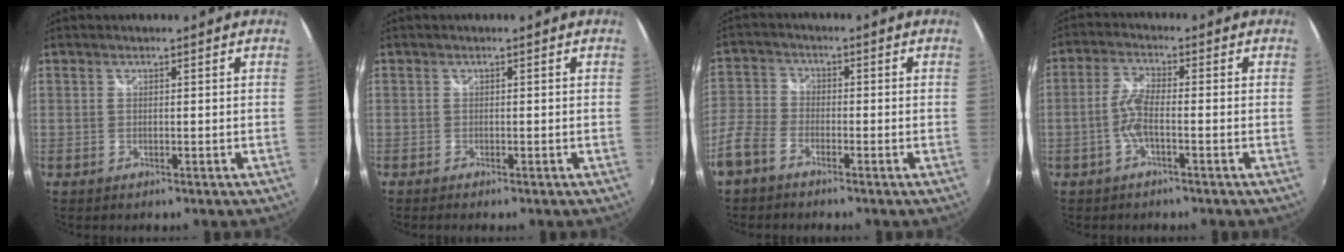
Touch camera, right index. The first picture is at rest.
{"total": 0.7, "force": [-0.7, 0.1, 0.3], "torque": [-0.008, -0.004, -0.014]}
{"total": 7.3, "force": [-4.7, 4.1, 3.8], "torque": [-0.095, 0.007, -0.107]}
{"total": 4.4, "force": [-1.6, 0.7, 4.0], "torque": [-0.093, 0.006, -0.033]}